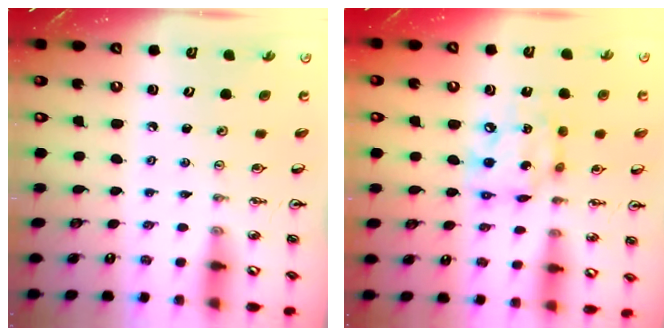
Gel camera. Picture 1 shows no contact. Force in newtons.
{"total": 12.7, "press": 12.6, "slide": 1.6}